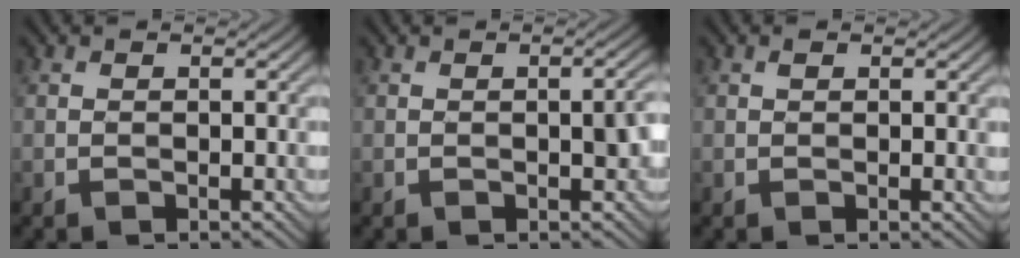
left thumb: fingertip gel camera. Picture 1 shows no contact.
{"total": 2.8, "force": [-0.3, 0.8, 2.6], "torque": [-0.034, 0.006, -0.005]}
{"total": 1.0, "force": [0.4, 0.4, 0.8], "torque": [-0.015, -0.003, 0.008]}